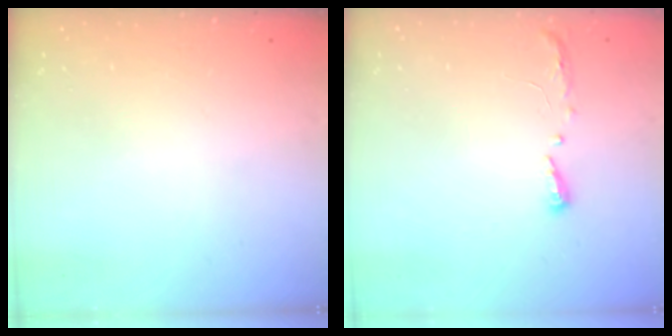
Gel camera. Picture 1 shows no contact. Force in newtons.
{"total": 4.1, "press": 4.0, "slide": 0.6}